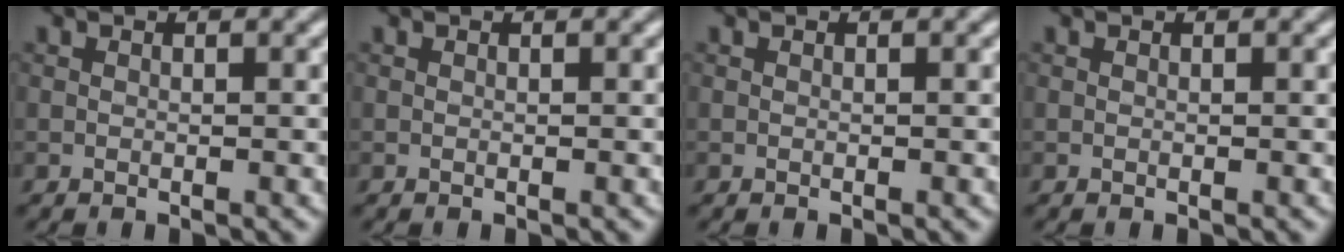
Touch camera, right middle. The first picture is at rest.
{"total": 0.0}
{"total": 0.0}
{"total": 0.0}